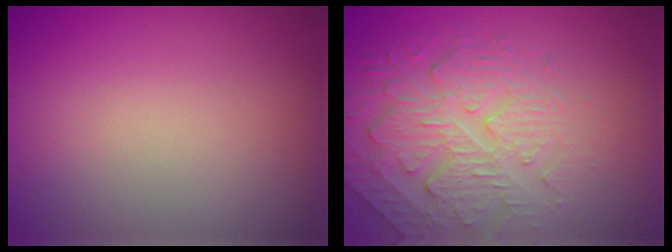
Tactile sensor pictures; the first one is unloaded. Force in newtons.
{"total": 4.9, "press": 3.7, "slide": 3.1}